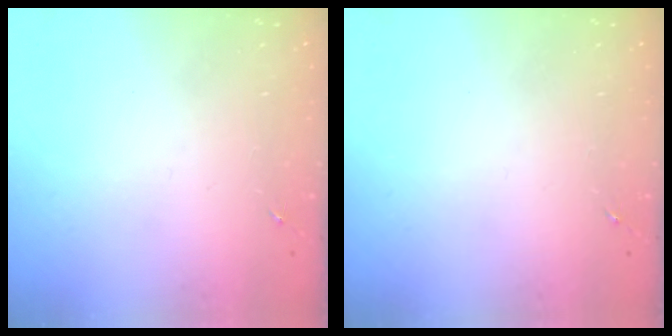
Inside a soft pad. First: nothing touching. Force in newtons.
{"total": 0.0}